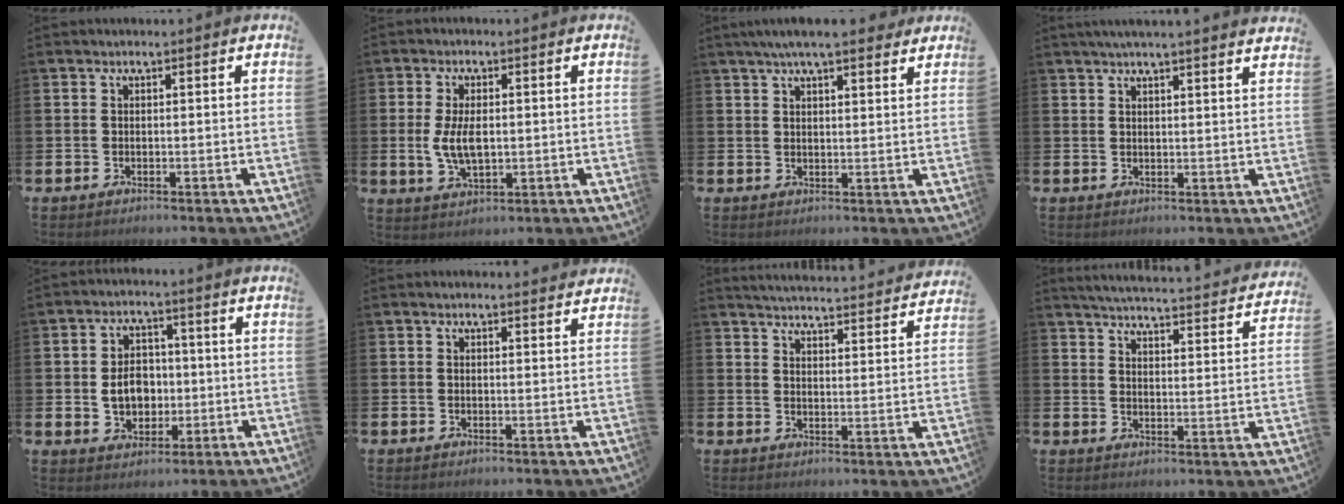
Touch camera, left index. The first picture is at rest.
{"total": 5.2, "force": [0.2, 2.7, 4.4], "torque": [-0.076, 0.000, -0.002]}
{"total": 5.4, "force": [4.8, 0.7, 2.5], "torque": [-0.042, -0.016, 0.083]}
{"total": 3.1, "force": [3.0, -0.6, 0.6], "torque": [-0.015, -0.012, 0.054]}
{"total": 5.5, "force": [-0.3, 4.4, 3.3], "torque": [-0.047, 0.005, -0.014]}
{"total": 1.1, "force": [1.1, 0.1, 0.1], "torque": [0.014, -0.007, 0.017]}
{"total": 4.7, "force": [4.7, 0.1, 0.3], "torque": [-0.019, -0.040, 0.081]}
{"total": 4.6, "force": [4.6, 0.1, 0.9], "torque": [-0.033, -0.041, 0.075]}